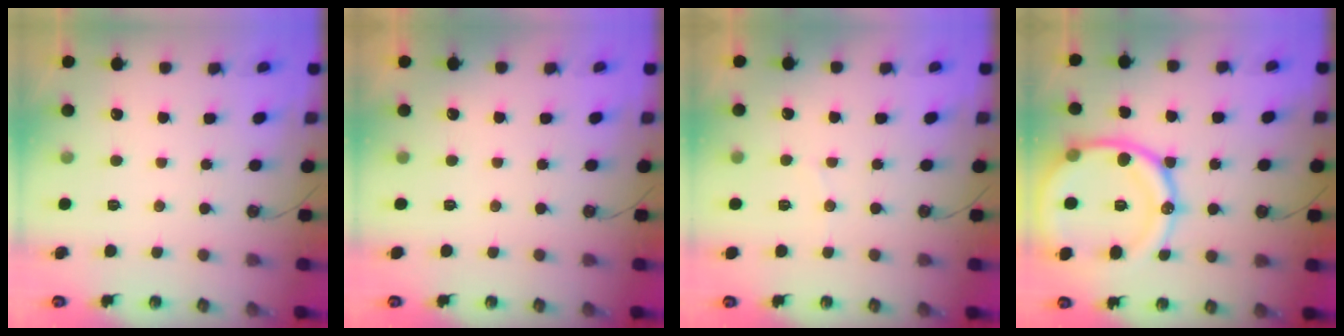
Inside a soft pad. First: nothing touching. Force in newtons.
{"total": 1.1, "press": 0.6, "slide": 0.9}
{"total": 2.0, "press": 1.8, "slide": 0.9}
{"total": 22.1, "press": 22.0, "slide": 2.6}